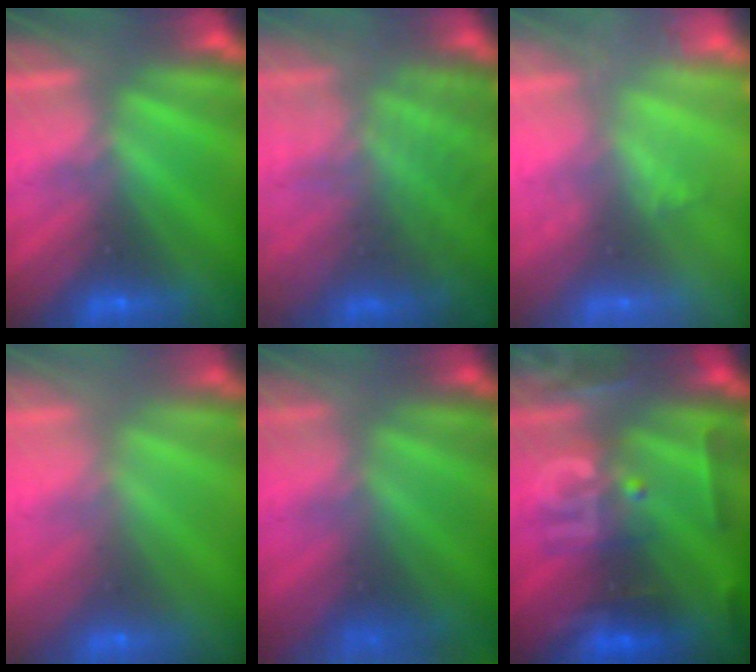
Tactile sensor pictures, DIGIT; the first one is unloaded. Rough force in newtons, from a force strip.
{"total": 7.4}
{"total": 1.6}
{"total": 2.4}
{"total": 13.2}
{"total": 2.8}